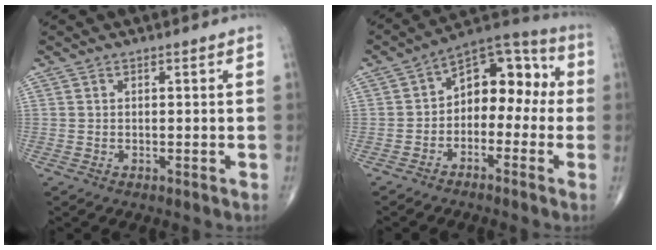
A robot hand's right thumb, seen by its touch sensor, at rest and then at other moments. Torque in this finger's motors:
{"motor_torque": [0.11, 0.23, 0.58, -0.09, 0.04]}